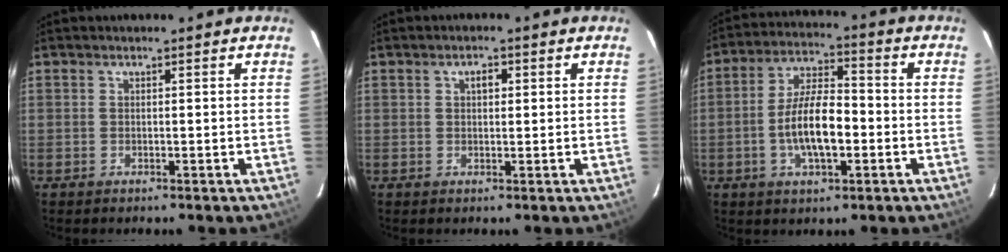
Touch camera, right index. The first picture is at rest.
{"total": 1.8, "force": [0.6, 1.2, 1.2], "torque": [-0.019, 0.008, 0.009]}
{"total": 10.7, "force": [-2.5, 4.1, 9.6], "torque": [-0.188, 0.005, -0.043]}